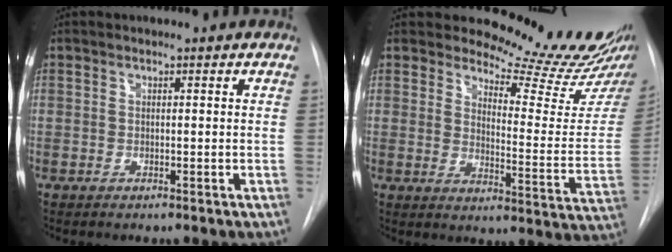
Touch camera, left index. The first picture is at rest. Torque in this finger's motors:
{"motor_torque": [0.91, -1.22, 0.05, -0.01]}